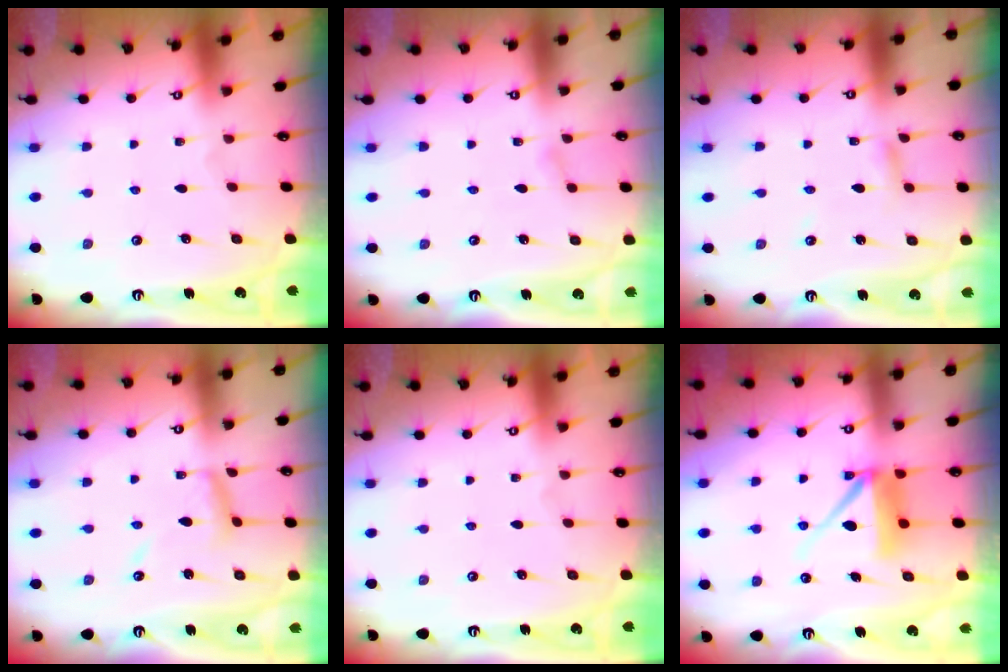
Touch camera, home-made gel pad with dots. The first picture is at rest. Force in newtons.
{"total": 2.8, "press": 2.8, "slide": 0.2}
{"total": 3.3, "press": 3.3, "slide": 0.1}
{"total": 9.8, "press": 9.7, "slide": 0.9}
{"total": 0.0}
{"total": 9.0, "press": 8.9, "slide": 0.9}